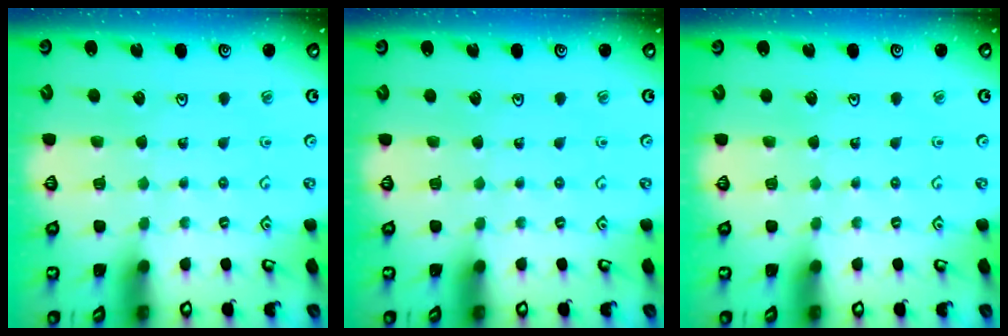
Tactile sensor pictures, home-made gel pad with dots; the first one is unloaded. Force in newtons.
{"total": 0.0}
{"total": 0.0}